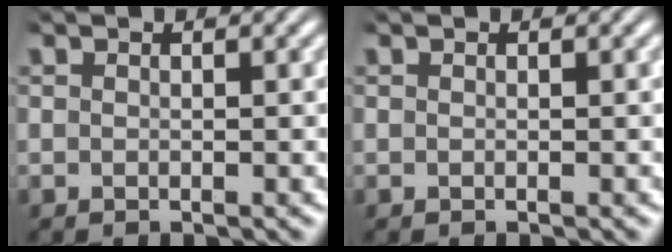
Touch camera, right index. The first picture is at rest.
{"total": 0.0}